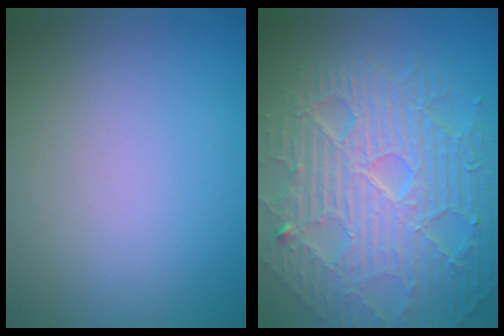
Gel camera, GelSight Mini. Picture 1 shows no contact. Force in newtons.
{"total": 10.5, "press": 6.8, "slide": 8.0}